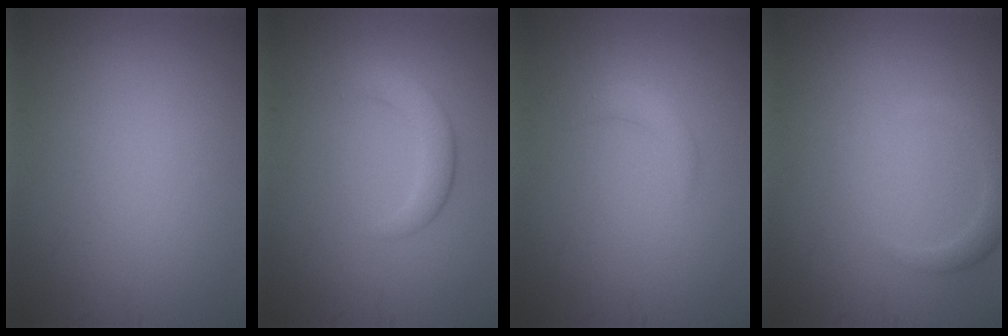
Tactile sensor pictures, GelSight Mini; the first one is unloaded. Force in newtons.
{"total": 2.1, "press": 2.0, "slide": 0.2}
{"total": 1.4, "press": 1.4, "slide": 0.0}
{"total": 2.0, "press": 2.0, "slide": 0.3}